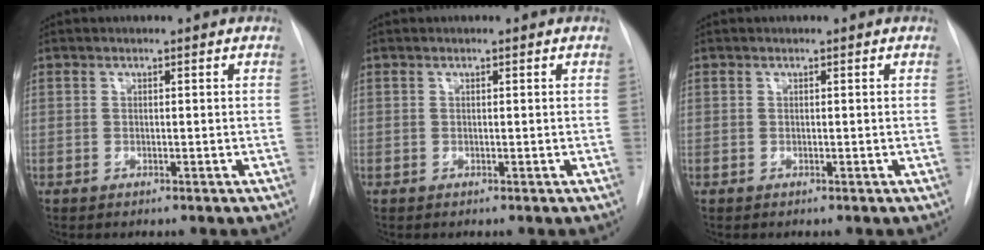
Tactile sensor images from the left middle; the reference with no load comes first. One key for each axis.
{"total": 0.0}
{"total": 0.0}